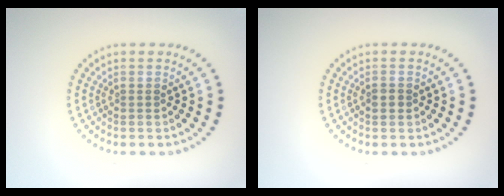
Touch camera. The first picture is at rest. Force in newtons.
{"total": 1.4, "press": 1.4, "slide": 0.2}